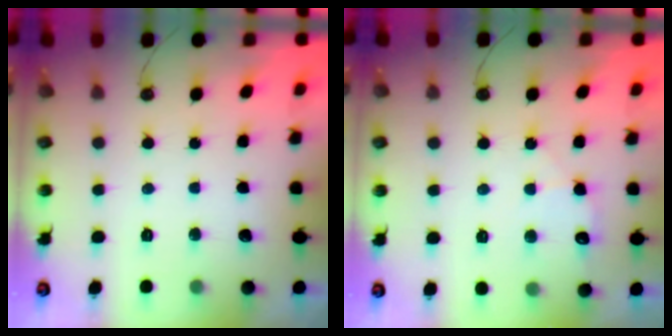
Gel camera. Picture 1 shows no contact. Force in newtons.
{"total": 5.7, "press": 5.6, "slide": 0.7}